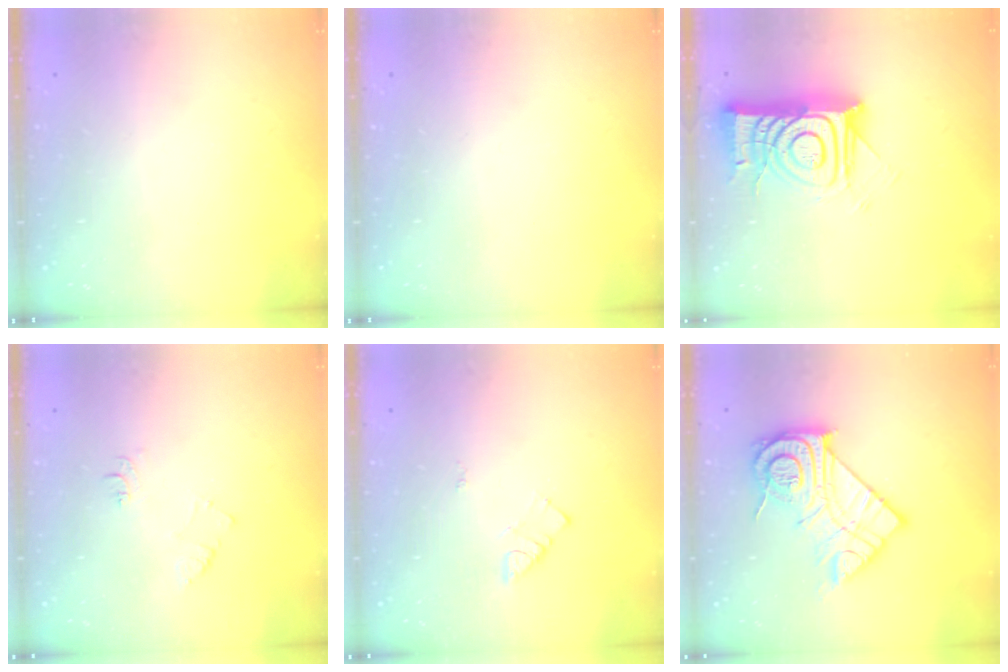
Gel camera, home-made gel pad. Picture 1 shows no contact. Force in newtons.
{"total": 0.0}
{"total": 16.3, "press": 16.3, "slide": 1.5}
{"total": 6.7, "press": 6.7, "slide": 0.8}
{"total": 3.9, "press": 3.9, "slide": 0.5}
{"total": 17.8, "press": 17.8, "slide": 1.2}